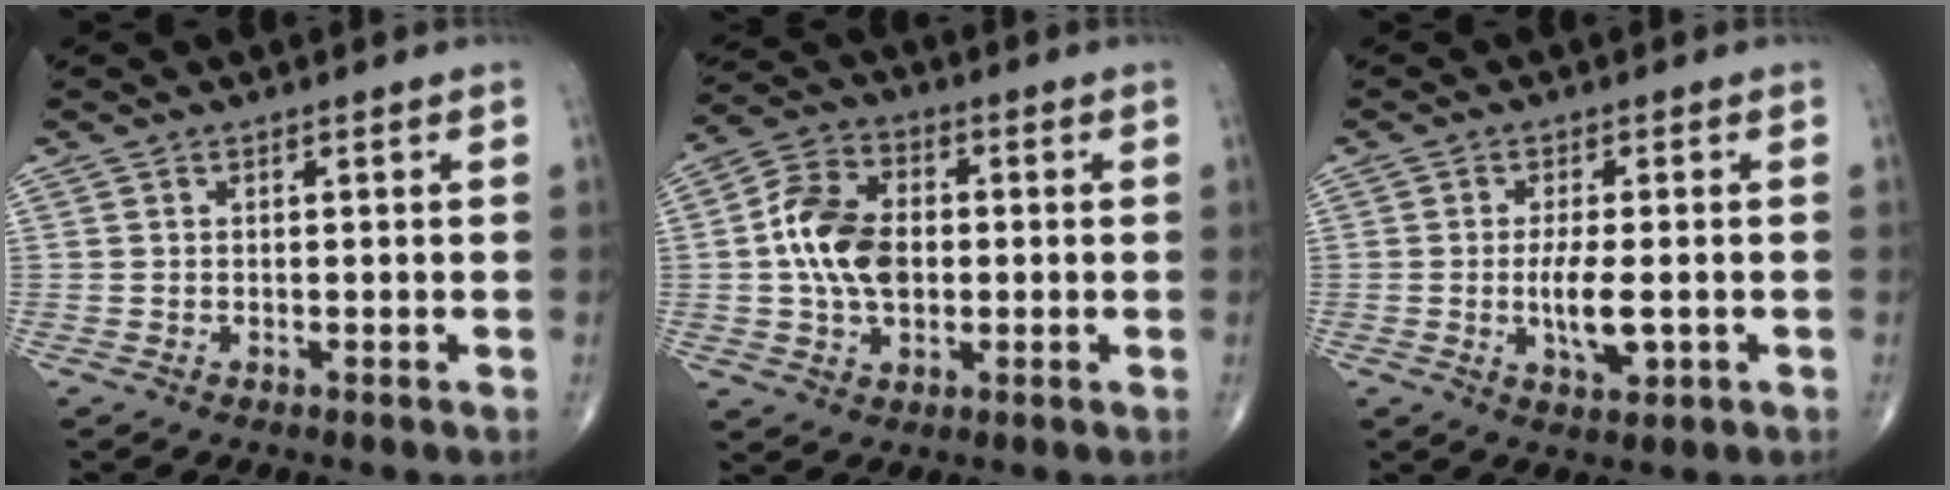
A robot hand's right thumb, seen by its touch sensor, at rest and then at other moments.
{"total": 12.2, "force": [0.0, 8.1, 9.1], "torque": [-0.158, 0.018, -0.005]}
{"total": 6.2, "force": [-1.0, 2.2, 5.7], "torque": [-0.106, -0.010, -0.015]}